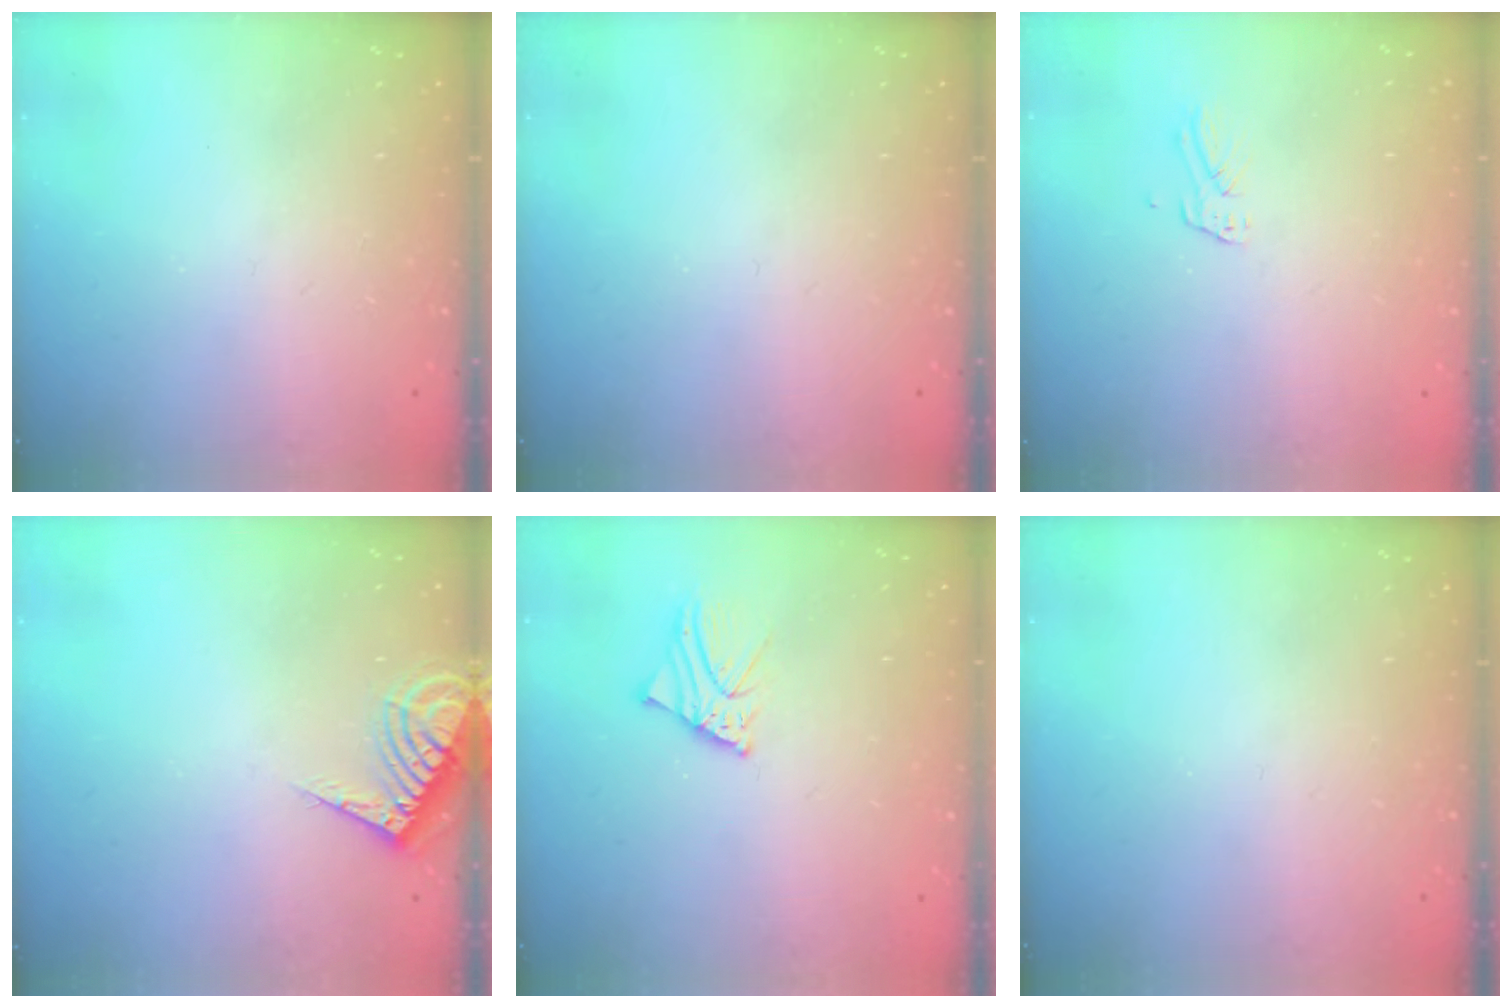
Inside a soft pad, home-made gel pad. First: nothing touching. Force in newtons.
{"total": 0.0}
{"total": 3.3, "press": 3.3, "slide": 0.2}
{"total": 8.7, "press": 8.7, "slide": 0.4}
{"total": 2.3, "press": 2.3, "slide": 0.3}
{"total": 0.0}